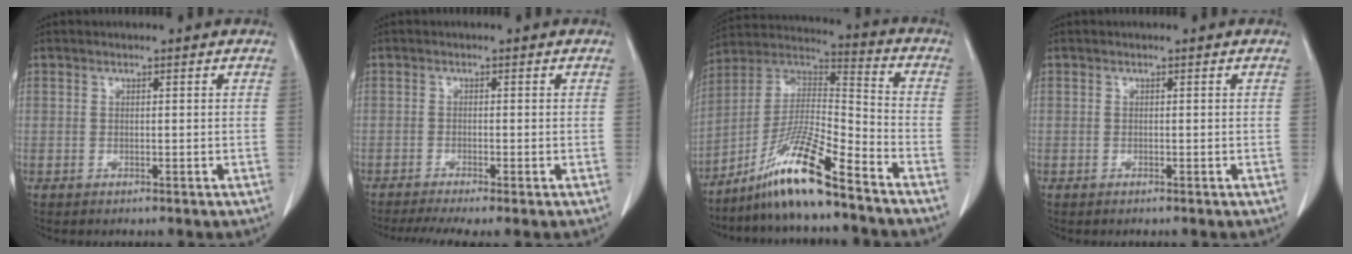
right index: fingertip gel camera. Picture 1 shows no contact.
{"total": 5.7, "force": [-4.1, 0.6, 4.0], "torque": [-0.064, -0.010, -0.068]}
{"total": 13.8, "force": [-9.8, 0.3, 9.7], "torque": [-0.186, 0.004, -0.182]}
{"total": 0.0}